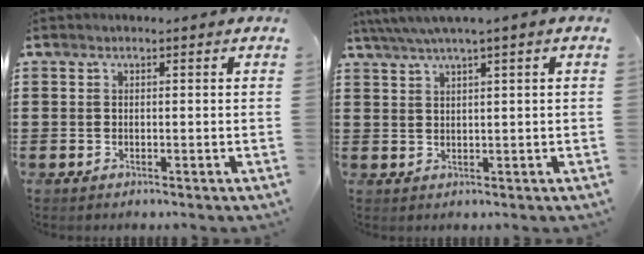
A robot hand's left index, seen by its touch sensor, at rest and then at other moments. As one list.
[{"total": 2.6, "force": [1.7, -0.2, 2.0], "torque": [-0.041, 0.001, 0.030]}]